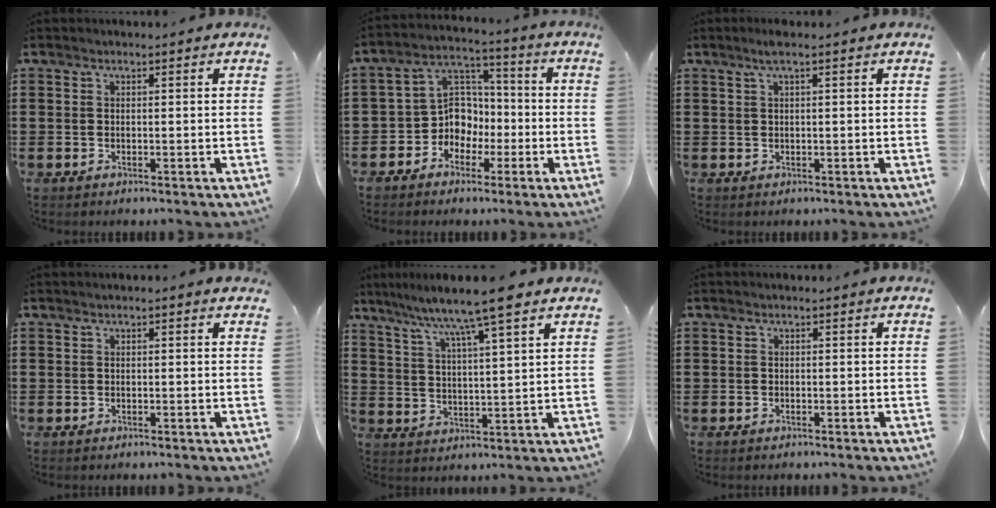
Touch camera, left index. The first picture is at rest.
{"total": 7.0, "force": [-2.3, 6.3, 2.0], "torque": [-0.062, 0.008, -0.047]}
{"total": 1.7, "force": [0.7, 0.0, 1.6], "torque": [-0.031, 0.000, 0.012]}
{"total": 0.5, "force": [0.2, 0.4, 0.2], "torque": [-0.005, 0.004, 0.003]}
{"total": 7.5, "force": [6.0, -0.4, 4.4], "torque": [-0.107, -0.029, 0.098]}
{"total": 0.0}